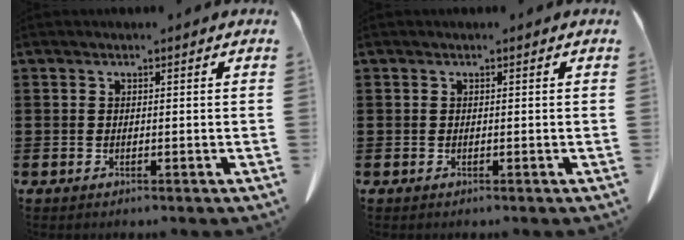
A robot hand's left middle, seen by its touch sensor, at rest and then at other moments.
{"total": 0.0}